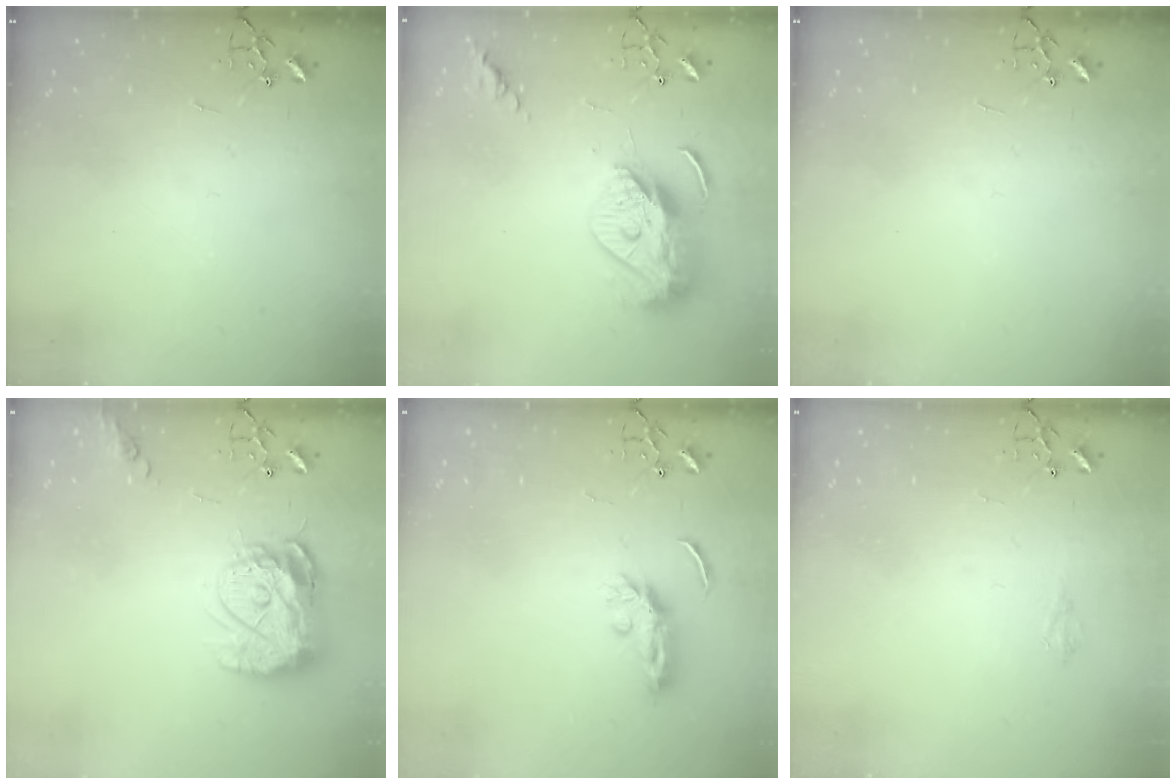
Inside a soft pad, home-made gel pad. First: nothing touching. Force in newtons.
{"total": 12.3, "press": 12.2, "slide": 1.1}
{"total": 0.0}
{"total": 14.4, "press": 14.4, "slide": 1.3}
{"total": 5.6, "press": 5.6, "slide": 0.5}
{"total": 3.8, "press": 3.8, "slide": 0.5}